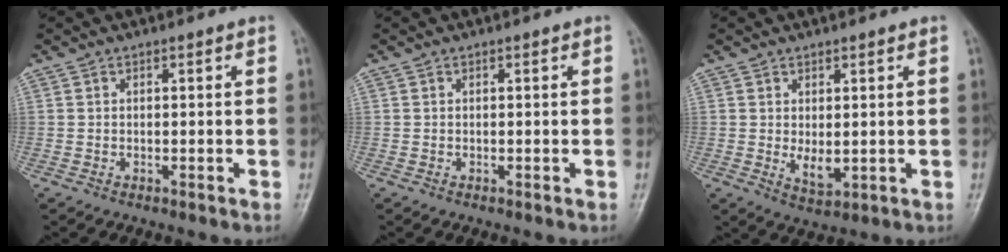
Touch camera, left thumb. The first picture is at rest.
{"total": 0.0}
{"total": 4.0, "force": [0.4, 1.9, 3.5], "torque": [-0.052, -0.013, 0.016]}